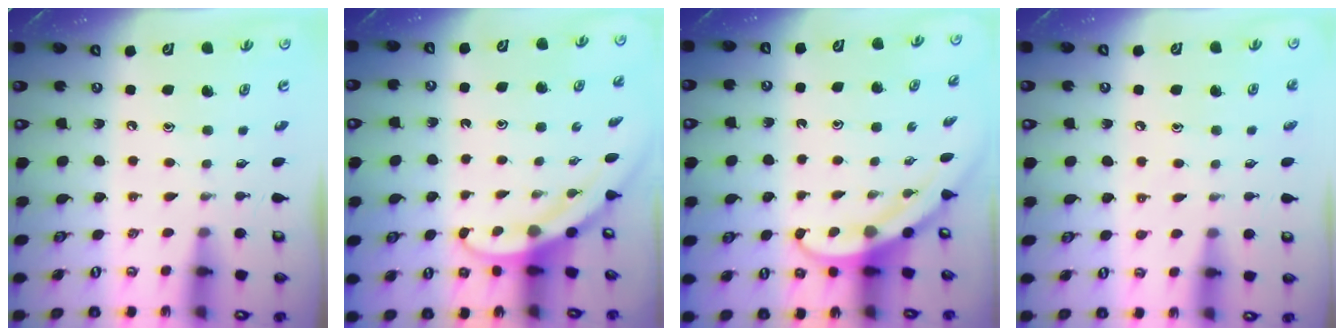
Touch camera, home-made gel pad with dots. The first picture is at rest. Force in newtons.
{"total": 3.0, "press": 3.0, "slide": 0.1}
{"total": 3.6, "press": 3.6, "slide": 0.4}
{"total": 4.3, "press": 4.3, "slide": 0.5}